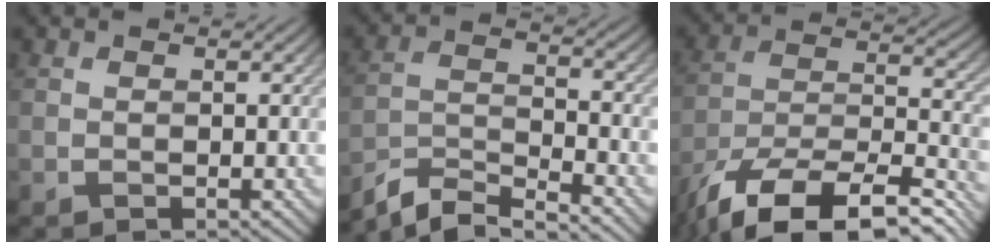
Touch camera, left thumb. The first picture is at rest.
{"total": 7.1, "force": [-6.3, 1.3, 3.0], "torque": [-0.063, -0.007, -0.123]}
{"total": 17.4, "force": [-13.2, 6.4, 9.5], "torque": [-0.197, -0.043, -0.194]}